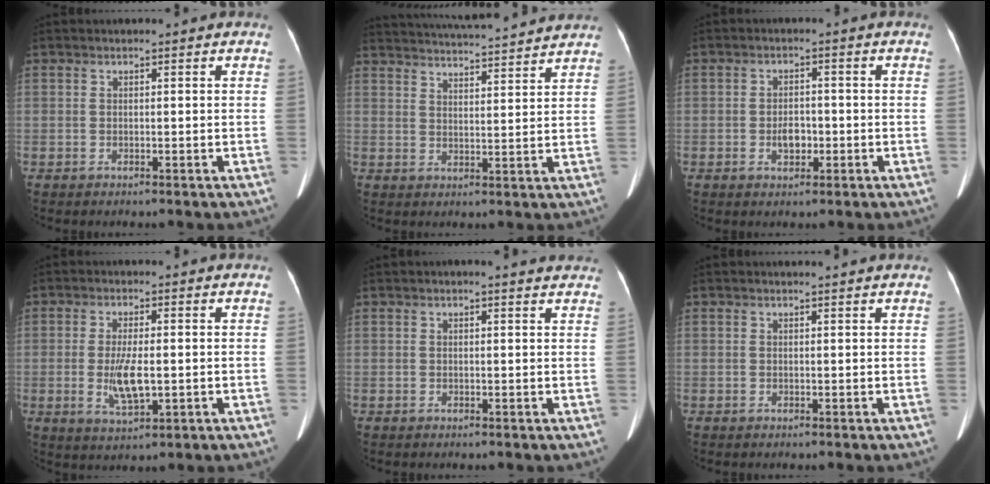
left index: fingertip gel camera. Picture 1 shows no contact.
{"total": 17.2, "force": [16.2, 1.2, 5.7], "torque": [-0.101, 0.024, 0.229]}
{"total": 3.1, "force": [-1.0, 1.9, 2.2], "torque": [-0.039, 0.006, -0.013]}
{"total": 4.1, "force": [-0.4, 1.0, 3.9], "torque": [-0.084, -0.007, -0.006]}
{"total": 3.7, "force": [3.3, 0.6, 1.6], "torque": [-0.022, 0.008, 0.022]}
{"total": 1.6, "force": [1.5, -0.2, 0.5], "torque": [-0.012, 0.004, 0.019]}